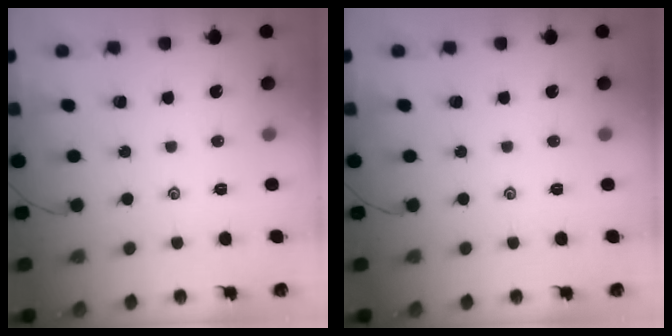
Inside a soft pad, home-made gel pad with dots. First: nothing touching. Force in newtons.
{"total": 0.0}